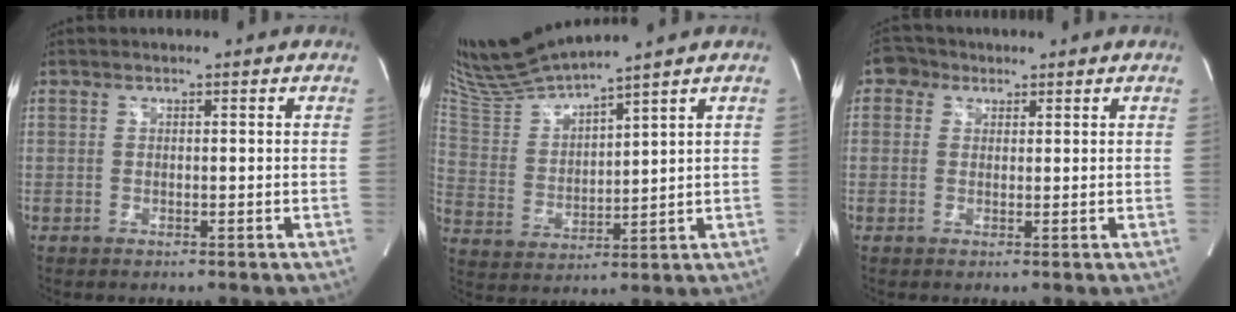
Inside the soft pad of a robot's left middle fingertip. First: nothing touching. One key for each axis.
{"total": 11.7, "fx": 10.9, "fy": -1.0, "fz": 4.1, "tx": -0.099, "ty": 0.004, "tz": 0.225}
{"total": 3.0, "fx": 1.5, "fy": 2.5, "fz": 0.7, "tx": -0.015, "ty": 0.011, "tz": 0.023}